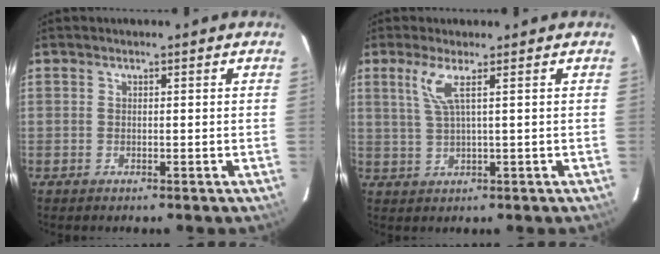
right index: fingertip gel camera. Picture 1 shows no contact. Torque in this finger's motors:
{"motor_torque": [0.30, 0.07, 0.14, 0.07]}